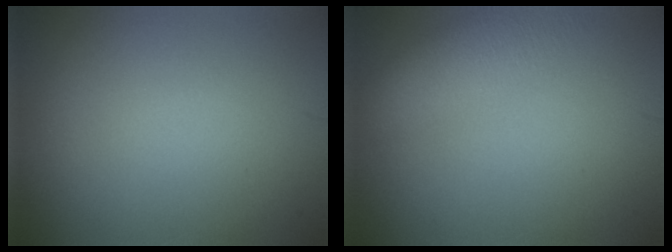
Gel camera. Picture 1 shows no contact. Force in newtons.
{"total": 5.1, "press": 5.1, "slide": 0.2}